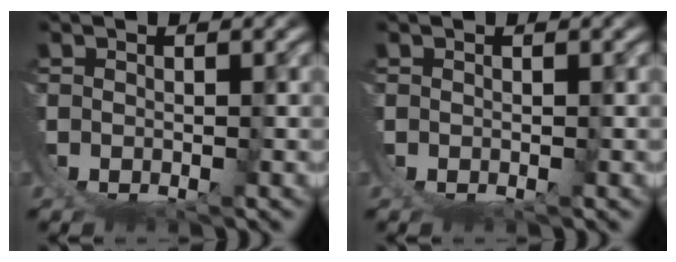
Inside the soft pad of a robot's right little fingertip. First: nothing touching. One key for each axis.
{"total": 0.0}